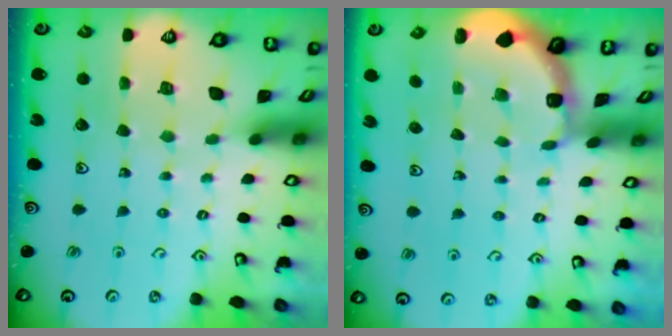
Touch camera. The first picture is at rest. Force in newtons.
{"total": 2.6, "press": 2.6, "slide": 0.3}